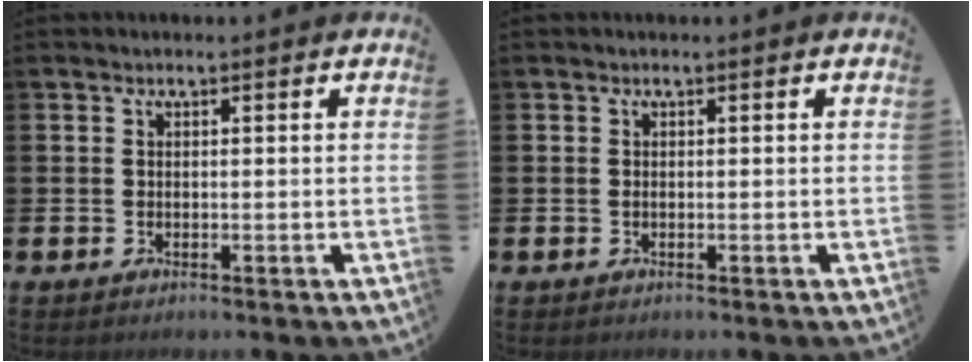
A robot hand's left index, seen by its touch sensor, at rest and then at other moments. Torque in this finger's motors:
{"motor_torque": [0.08, -0.05, -0.02, 0.01]}